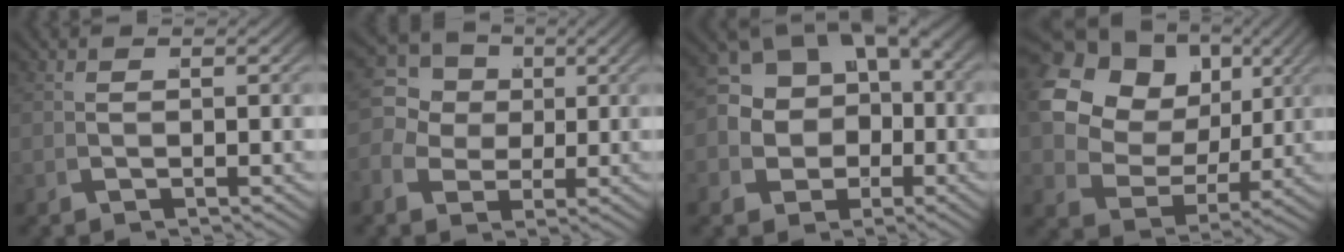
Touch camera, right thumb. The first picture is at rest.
{"total": 7.9, "force": [2.0, 6.5, 4.0], "torque": [-0.078, -0.006, 0.027]}
{"total": 10.9, "force": [0.8, 8.5, 6.7], "torque": [-0.142, -0.026, 0.020]}
{"total": 14.1, "force": [2.7, 11.1, 8.4], "torque": [-0.194, -0.023, 0.049]}